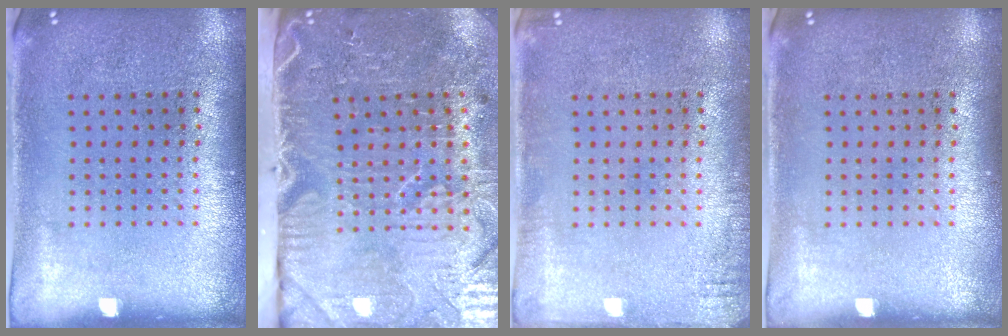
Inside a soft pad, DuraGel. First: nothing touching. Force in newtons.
{"total": 5.3, "press": 4.3, "slide": 3.0}
{"total": 1.4, "press": 1.4, "slide": 0.1}
{"total": 0.0}